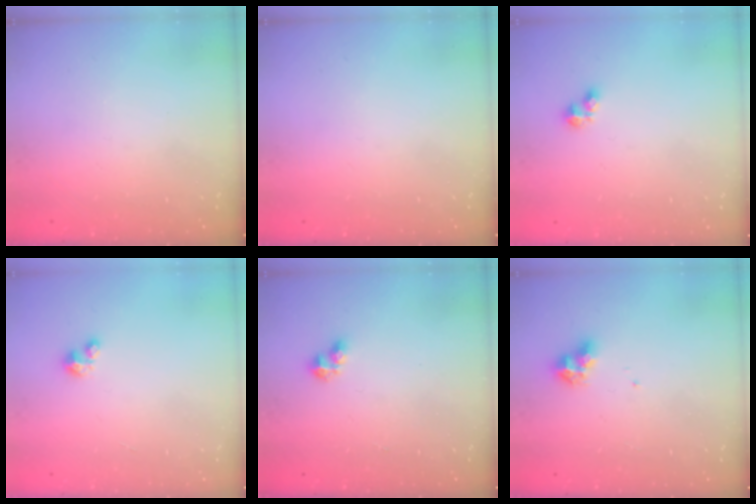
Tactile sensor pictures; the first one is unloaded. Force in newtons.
{"total": 0.0}
{"total": 4.5, "press": 4.5, "slide": 0.5}
{"total": 2.5, "press": 2.5, "slide": 0.3}
{"total": 2.9, "press": 2.9, "slide": 0.3}
{"total": 6.1, "press": 6.1, "slide": 1.0}